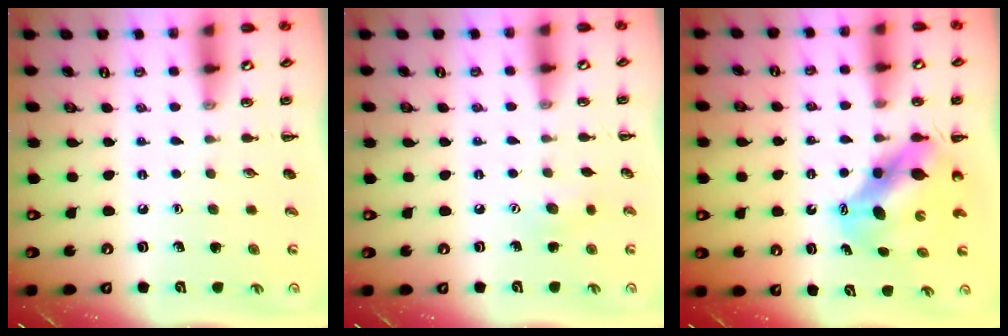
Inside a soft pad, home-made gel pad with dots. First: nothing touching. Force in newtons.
{"total": 6.2, "press": 6.1, "slide": 1.3}
{"total": 6.9, "press": 6.7, "slide": 1.3}